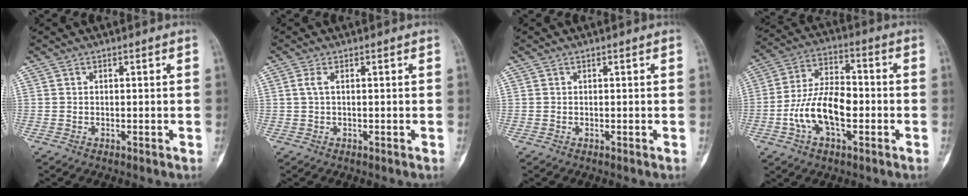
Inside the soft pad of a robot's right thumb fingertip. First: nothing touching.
{"total": 1.4, "force": [0.3, 0.4, 1.3], "torque": [-0.041, 0.006, 0.009]}
{"total": 0.0}
{"total": 13.8, "force": [-3.2, 7.5, 11.1], "torque": [-0.202, 0.035, -0.060]}